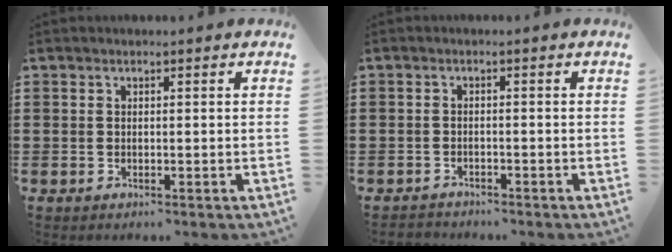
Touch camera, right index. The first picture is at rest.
{"total": 1.4, "force": [-1.4, 0.3, -0.2], "torque": [-0.001, 0.004, -0.032]}